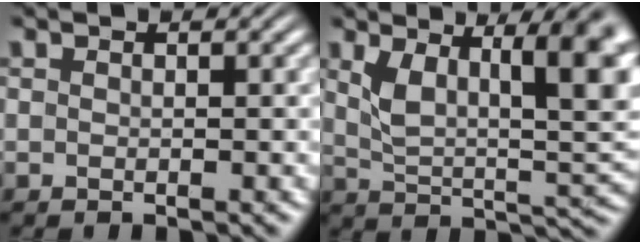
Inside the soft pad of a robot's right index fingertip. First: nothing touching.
{"total": 10.3, "force": [2.6, 4.8, 8.7], "torque": [-0.101, -0.008, 0.047]}